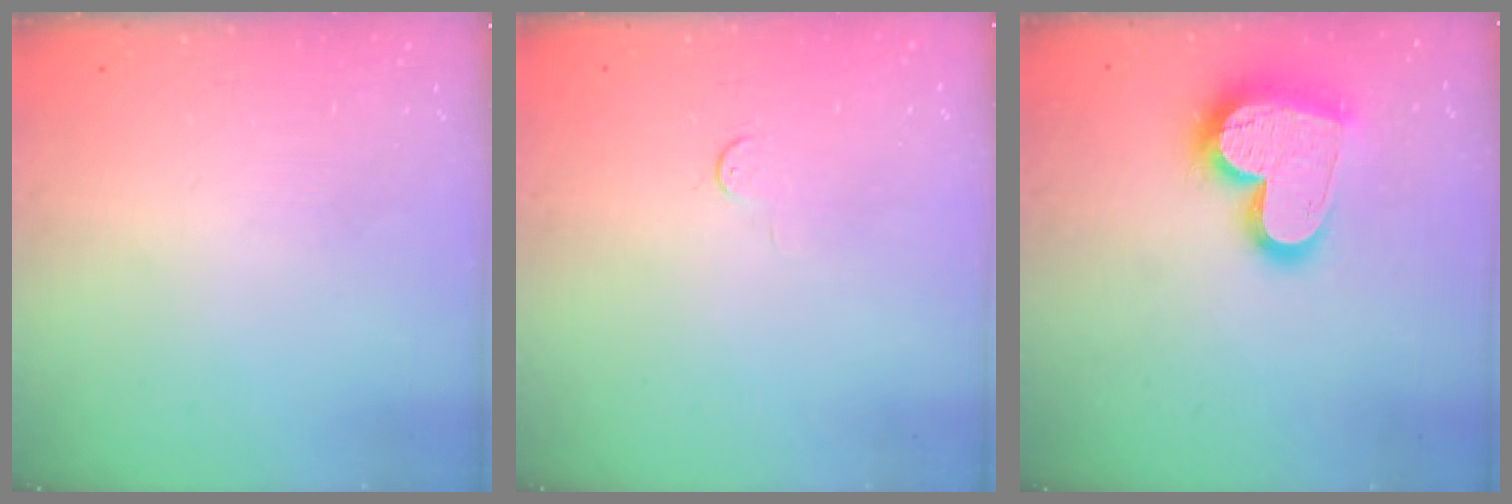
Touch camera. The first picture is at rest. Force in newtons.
{"total": 2.8, "press": 2.8, "slide": 0.4}
{"total": 18.1, "press": 18.0, "slide": 1.5}